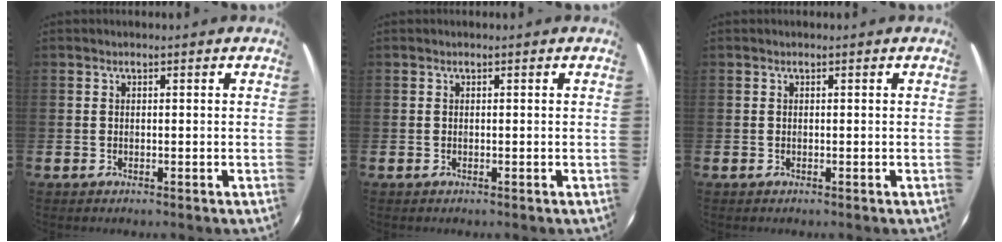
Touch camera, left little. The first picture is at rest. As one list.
[{"total": 0.0}, {"total": 0.0}]